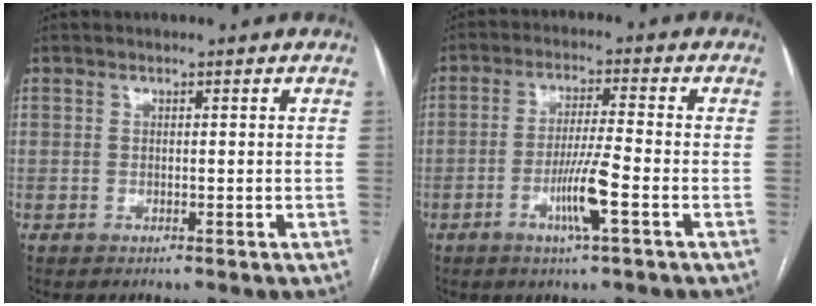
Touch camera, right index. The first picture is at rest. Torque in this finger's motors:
{"motor_torque": [0.81, -0.06, 0.66, 0.15]}